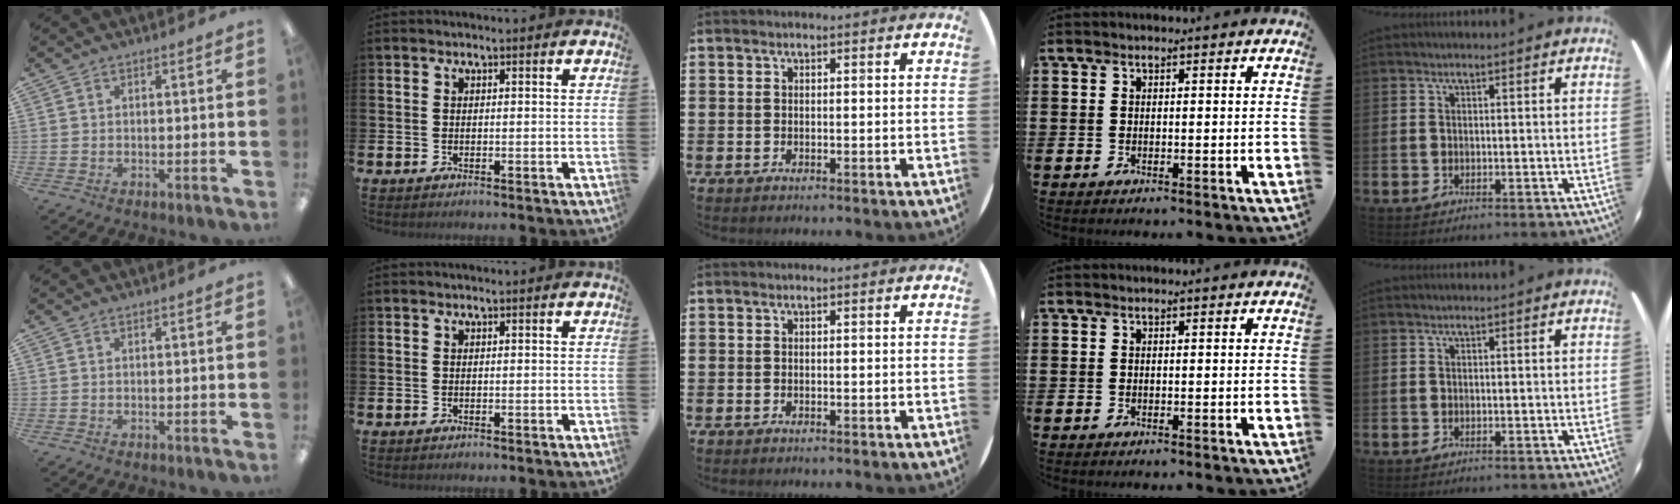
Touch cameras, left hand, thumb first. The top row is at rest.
{}